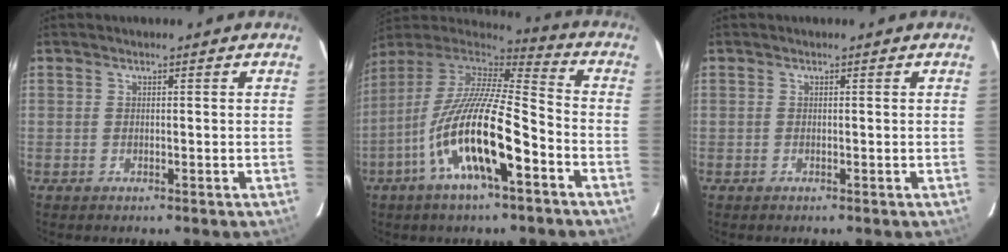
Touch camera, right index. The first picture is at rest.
{"total": 19.8, "force": [-8.3, 4.8, 17.3], "torque": [-0.315, -0.030, -0.161]}
{"total": 0.0}